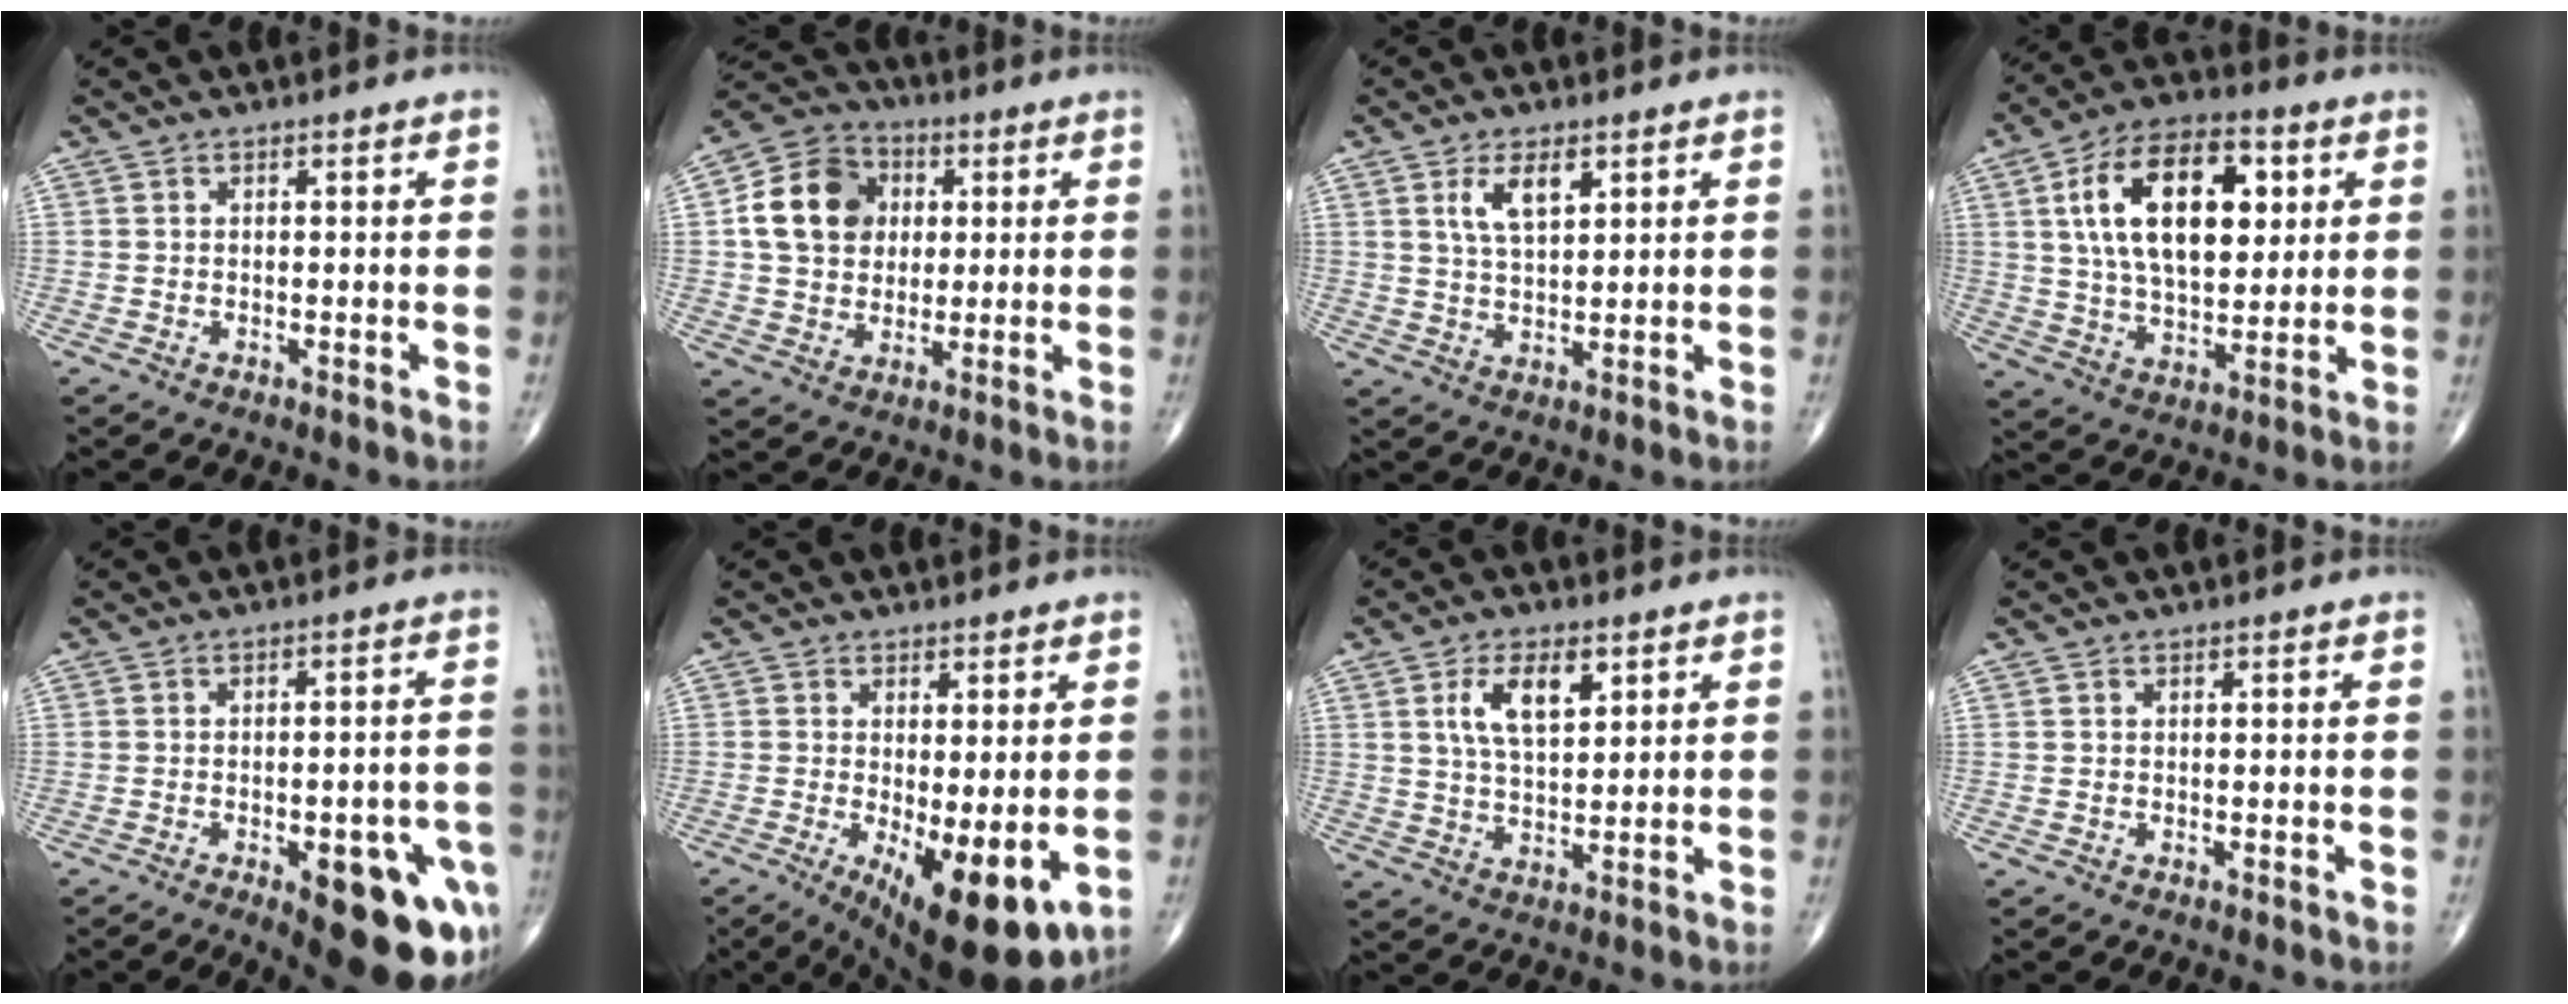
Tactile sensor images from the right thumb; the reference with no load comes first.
{"total": 13.1, "force": [2.2, 10.6, 7.2], "torque": [-0.107, 0.008, 0.031]}
{"total": 6.3, "force": [2.8, 2.9, 4.8], "torque": [-0.082, -0.014, 0.056]}
{"total": 20.5, "force": [5.5, 11.1, 16.3], "torque": [-0.247, -0.004, 0.091]}
{"total": 17.9, "force": [-7.8, 7.0, 14.5], "torque": [-0.116, 0.022, -0.084]}
{"total": 13.4, "force": [-3.6, 4.6, 12.1], "torque": [-0.172, -0.028, -0.038]}
{"total": 8.5, "force": [3.4, 4.1, 6.6], "torque": [-0.107, -0.013, 0.064]}
{"total": 0.0}